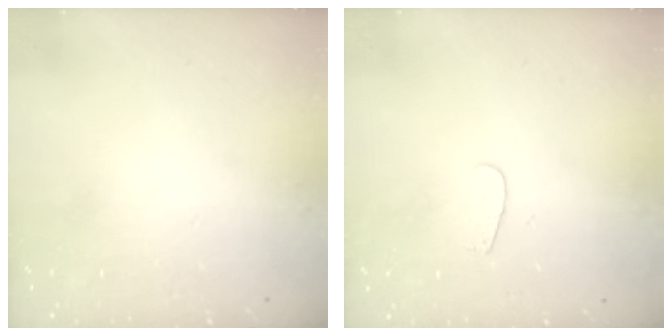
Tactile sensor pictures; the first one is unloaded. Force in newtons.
{"total": 2.6, "press": 2.5, "slide": 0.3}